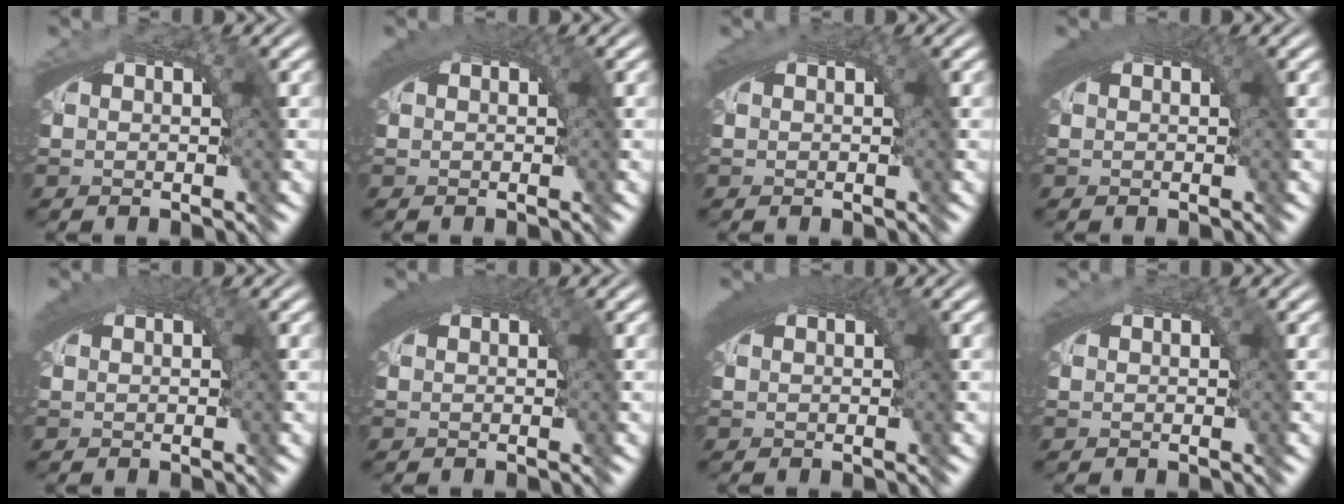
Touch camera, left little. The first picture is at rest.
{"total": 1.9, "force": [0.7, 0.4, 1.8], "torque": [-0.023, 0.007, 0.012]}
{"total": 1.2, "force": [0.4, 0.1, 1.1], "torque": [-0.015, 0.004, 0.008]}
{"total": 2.4, "force": [0.9, 0.6, 2.1], "torque": [-0.026, 0.008, 0.014]}
{"total": 1.8, "force": [0.8, 0.3, 1.6], "torque": [-0.019, 0.007, 0.012]}
{"total": 2.8, "force": [1.0, 0.8, 2.5], "torque": [-0.030, 0.010, 0.014]}
{"total": 2.8, "force": [1.0, 0.8, 2.5], "torque": [-0.030, 0.010, 0.013]}
{"total": 0.7, "force": [0.3, 0.0, 0.7], "torque": [-0.009, 0.003, 0.005]}